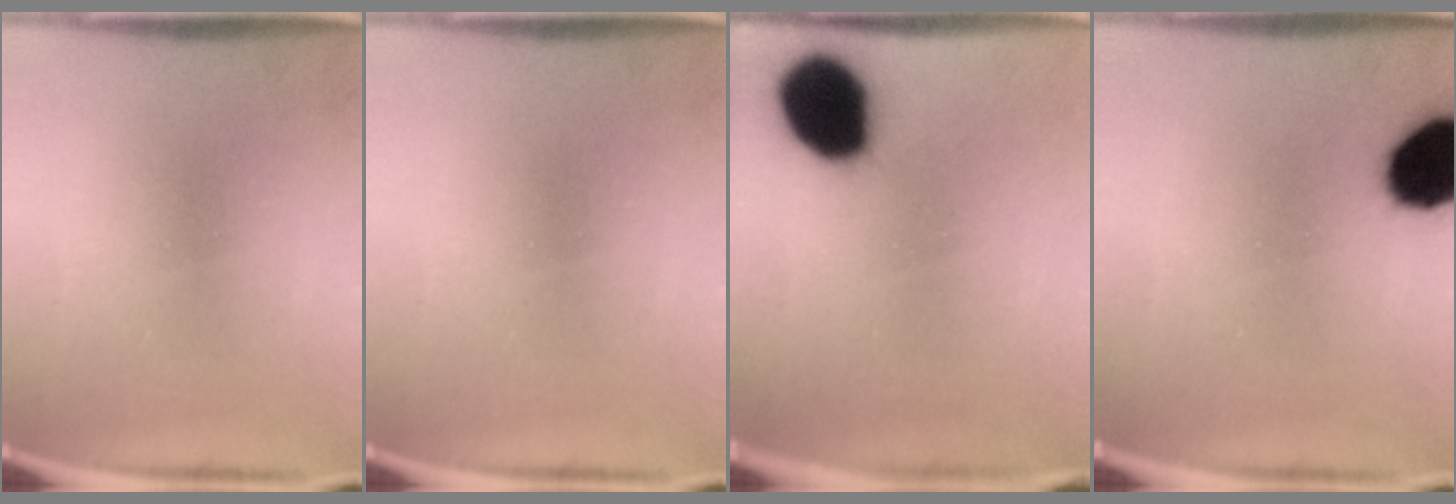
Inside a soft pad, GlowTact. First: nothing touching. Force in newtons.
{"total": 0.0}
{"total": 19.3}
{"total": 15.1}